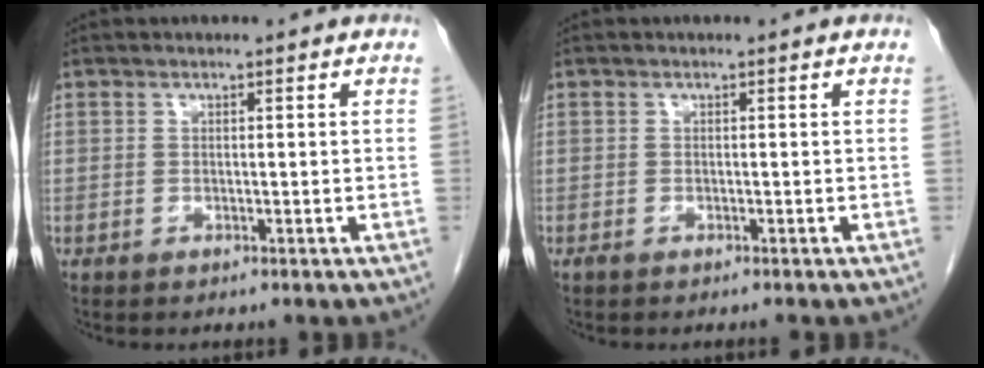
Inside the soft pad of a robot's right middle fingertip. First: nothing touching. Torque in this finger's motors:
{"motor_torque": [-0.12, -0.01, 0.04, 0.00]}